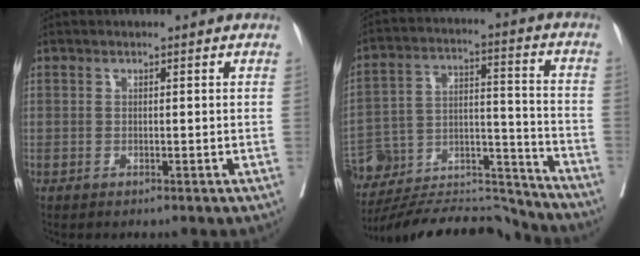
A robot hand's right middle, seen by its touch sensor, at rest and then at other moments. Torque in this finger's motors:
{"motor_torque": [0.89, -1.25, 0.39, 0.18]}